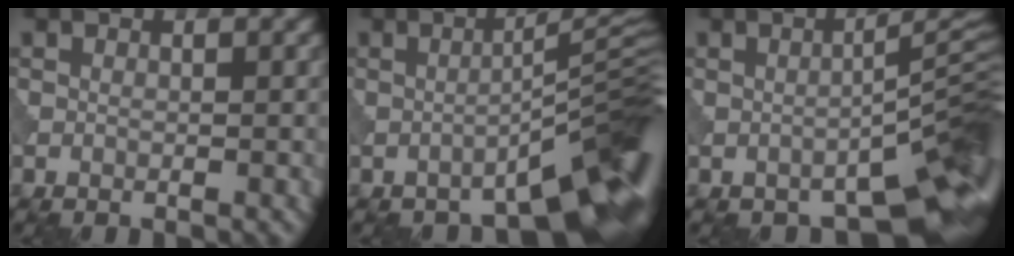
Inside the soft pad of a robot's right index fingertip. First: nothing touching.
{"total": 9.2, "force": [-5.3, 2.1, 7.2], "torque": [-0.083, 0.005, -0.080]}
{"total": 9.5, "force": [-5.5, 2.7, 7.3], "torque": [-0.086, -0.008, -0.075]}